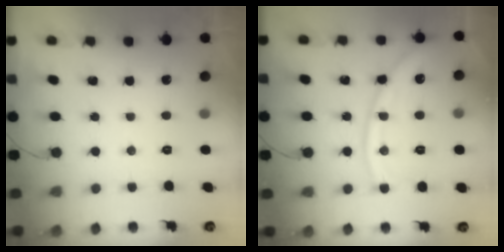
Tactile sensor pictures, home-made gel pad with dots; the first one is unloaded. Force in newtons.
{"total": 11.9, "press": 11.8, "slide": 1.4}